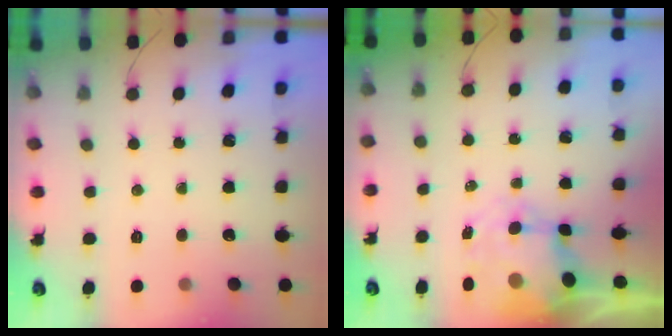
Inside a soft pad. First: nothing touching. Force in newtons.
{"total": 8.2, "press": 8.0, "slide": 1.9}